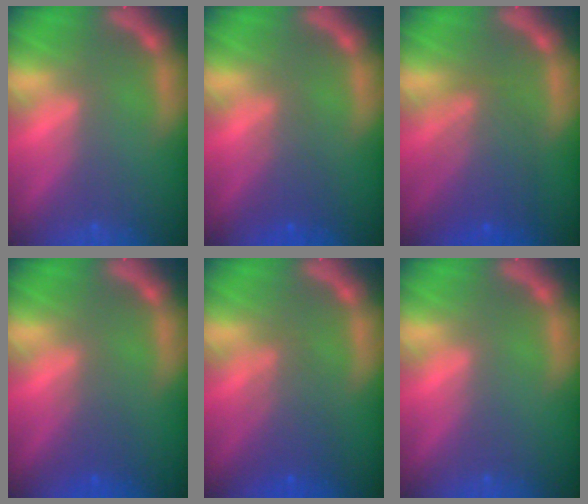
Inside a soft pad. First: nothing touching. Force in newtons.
{"total": 2.5}
{"total": 5.6}
{"total": 2.0}
{"total": 3.6}
{"total": 0.0}